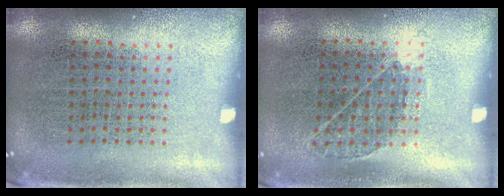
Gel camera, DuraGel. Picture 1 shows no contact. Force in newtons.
{"total": 0.8, "press": 0.7, "slide": 0.5}